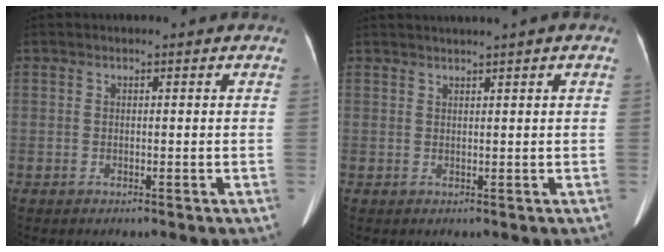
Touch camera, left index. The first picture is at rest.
{"total": 2.8, "force": [2.2, -0.8, 1.6], "torque": [-0.021, 0.020, 0.039]}